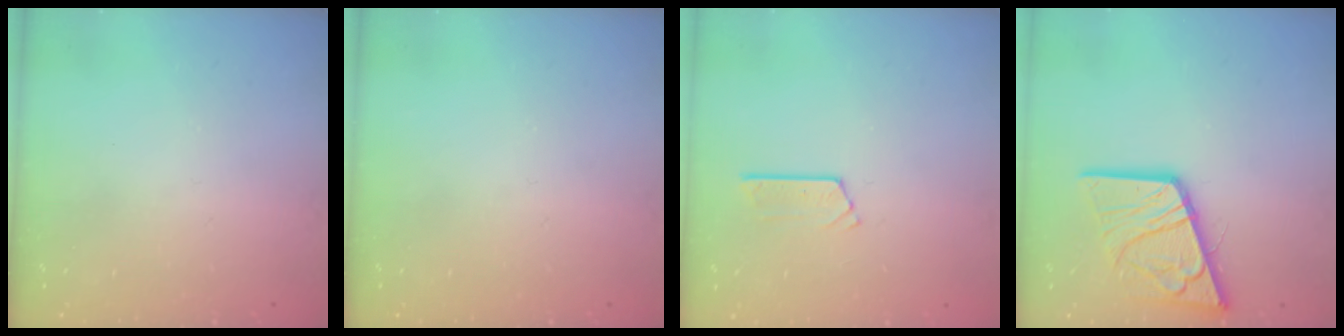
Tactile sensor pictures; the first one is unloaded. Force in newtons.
{"total": 0.0}
{"total": 2.7, "press": 2.7, "slide": 0.2}
{"total": 15.8, "press": 15.7, "slide": 1.8}